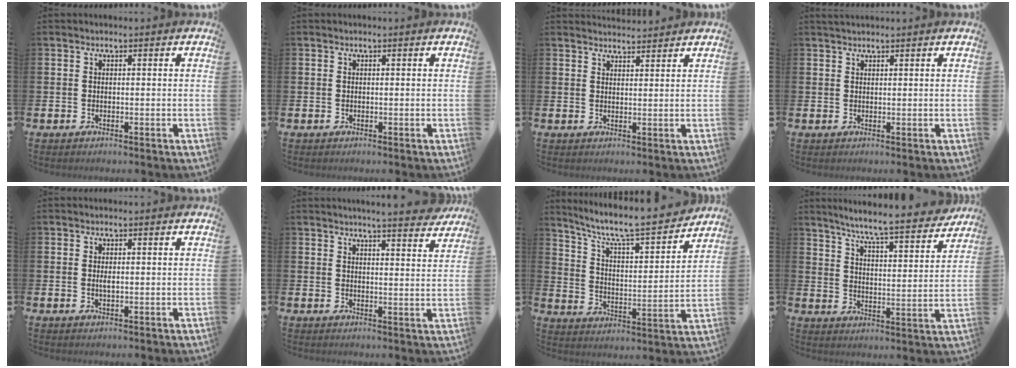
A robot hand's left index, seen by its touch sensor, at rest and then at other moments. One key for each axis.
{"total": 0.0}
{"total": 2.8, "fx": 2.8, "fy": 0.3, "fz": 0.0, "tx": 0.003, "ty": -0.017, "tz": 0.048}
{"total": 1.2, "fx": 1.1, "fy": 0.2, "fz": 0.3, "tx": 0.004, "ty": 0.000, "tz": 0.018}
{"total": 0.9, "fx": 0.1, "fy": 0.3, "fz": 0.9, "tx": -0.021, "ty": 0.004, "tz": 0.002}
{"total": 4.9, "fx": 4.8, "fy": -0.4, "fz": 1.1, "tx": -0.015, "ty": -0.032, "tz": 0.080}
{"total": 8.3, "fx": 7.4, "fy": 1.3, "fz": 3.5, "tx": -0.096, "ty": -0.058, "tz": 0.121}
{"total": 7.8, "fx": 7.2, "fy": -0.1, "fz": 2.9, "tx": -0.077, "ty": -0.053, "tz": 0.121}